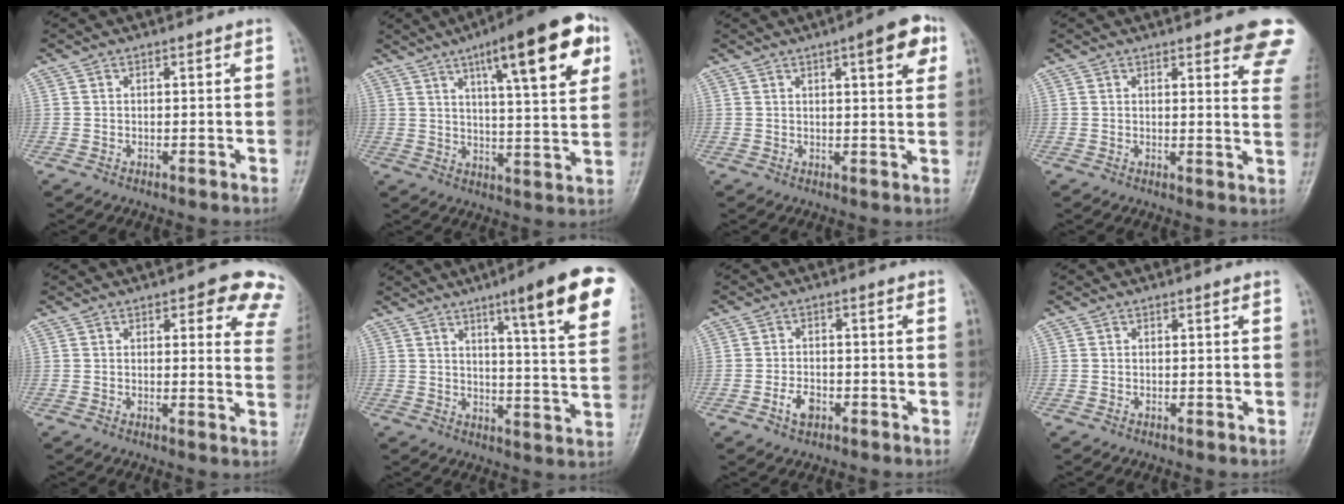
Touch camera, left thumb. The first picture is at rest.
{"total": 19.8, "force": [9.2, 4.7, 16.9], "torque": [-0.218, -0.016, 0.130]}
{"total": 8.0, "force": [3.7, 2.1, 6.8], "torque": [-0.072, -0.006, 0.043]}
{"total": 12.0, "force": [8.2, 3.4, 8.1], "torque": [-0.063, -0.035, 0.077]}
{"total": 10.5, "force": [6.6, 4.1, 7.0], "torque": [-0.035, -0.025, 0.056]}
{"total": 18.0, "force": [9.6, 2.3, 15.1], "torque": [-0.176, -0.040, 0.123]}
{"total": 3.6, "force": [-1.8, 2.2, 2.2], "torque": [-0.038, 0.012, -0.032]}
{"total": 0.0}